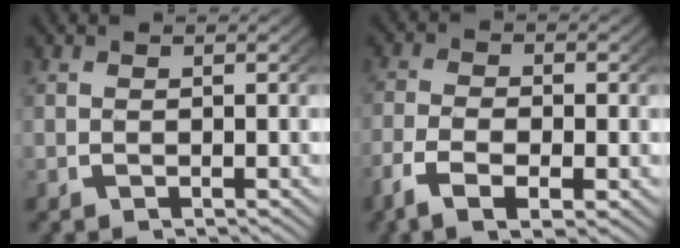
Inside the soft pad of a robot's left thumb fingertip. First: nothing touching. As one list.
[{"total": 4.4, "force": [-2.0, 2.0, 3.3], "torque": [-0.071, -0.010, -0.036]}]